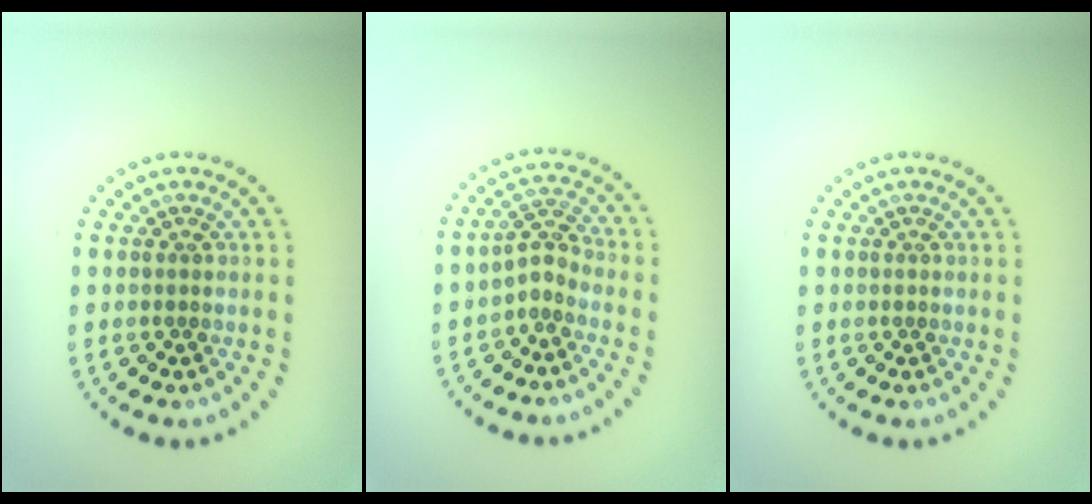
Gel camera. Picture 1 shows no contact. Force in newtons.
{"total": 2.1, "press": 1.5, "slide": 1.4}
{"total": 0.0}